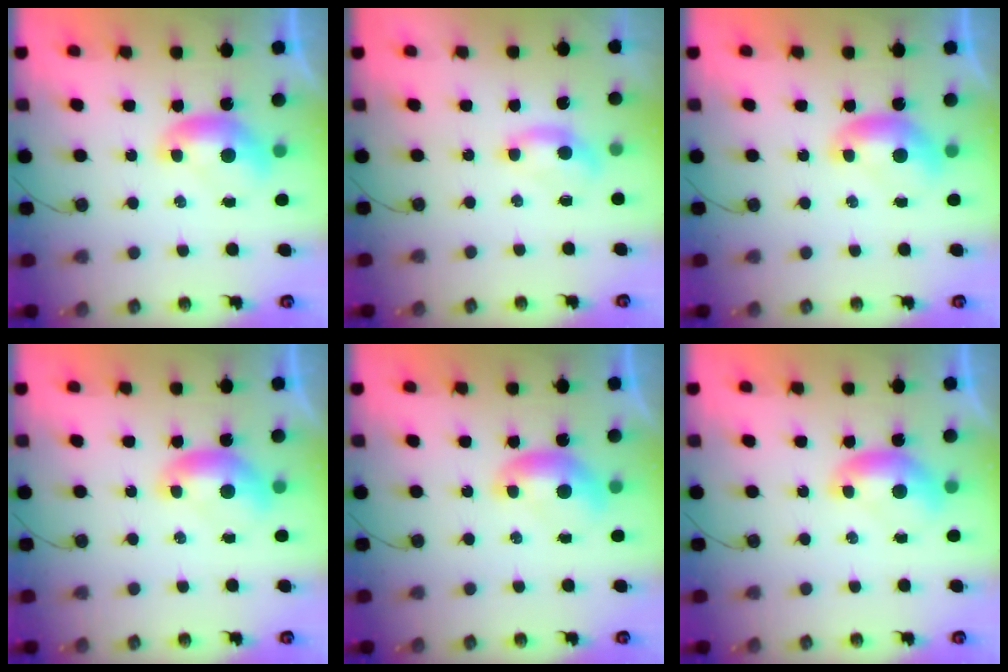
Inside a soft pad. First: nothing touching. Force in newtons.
{"total": 0.7, "press": 0.5, "slide": 0.5}
{"total": 0.0}
{"total": 0.0}
{"total": 0.0}
{"total": 0.0}